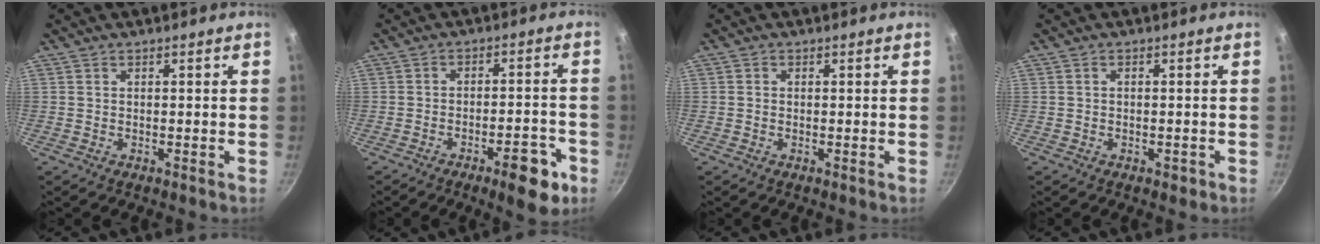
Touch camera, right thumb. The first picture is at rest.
{"total": 9.2, "force": [-4.9, 3.1, 7.2], "torque": [-0.075, 0.033, -0.059]}
{"total": 0.0}
{"total": 1.4, "force": [-0.7, 0.8, 1.0], "torque": [-0.015, 0.004, -0.008]}